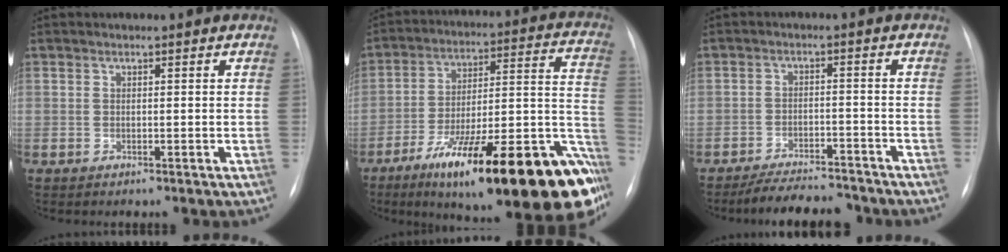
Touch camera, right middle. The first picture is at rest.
{"total": 32.7, "force": [-18.5, 6.3, 26.2], "torque": [-0.273, 0.007, -0.271]}
{"total": 9.1, "force": [-8.3, 2.0, 3.1], "torque": [-0.047, -0.003, -0.124]}